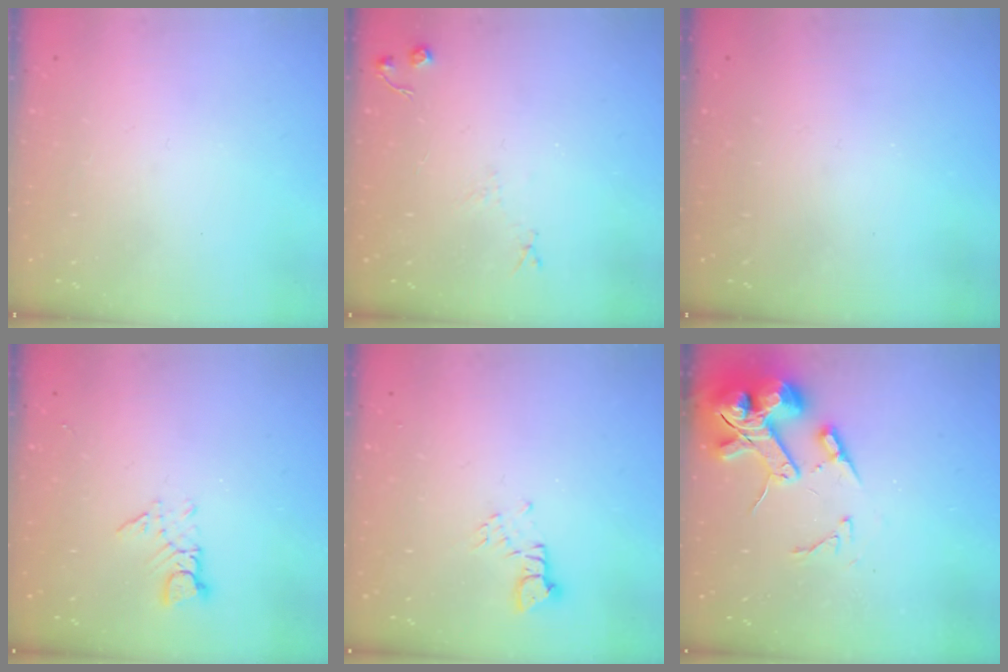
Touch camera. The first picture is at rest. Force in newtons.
{"total": 4.9, "press": 4.8, "slide": 0.7}
{"total": 0.0}
{"total": 3.0, "press": 3.0, "slide": 0.3}
{"total": 2.4, "press": 2.4, "slide": 0.1}
{"total": 14.6, "press": 14.4, "slide": 2.2}